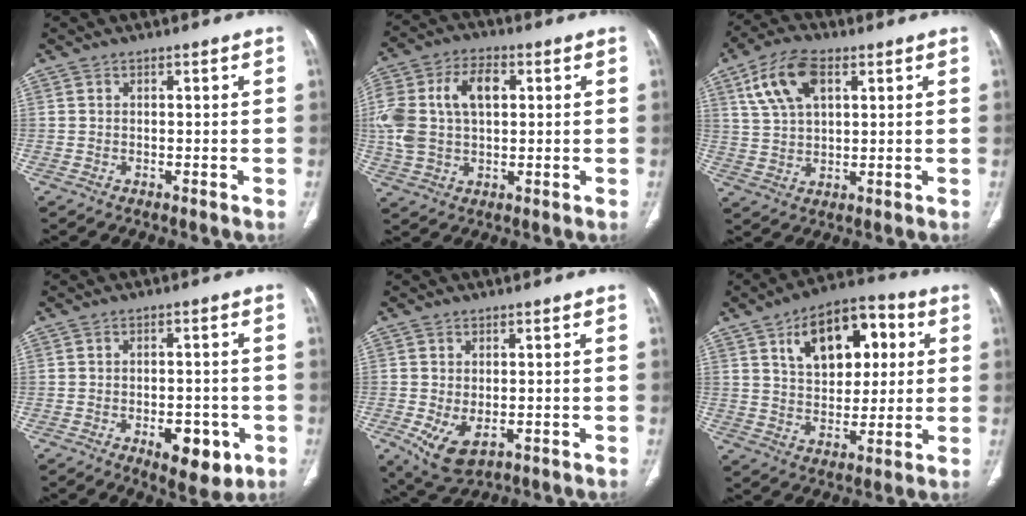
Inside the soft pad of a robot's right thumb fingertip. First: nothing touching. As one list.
[{"total": 15.7, "force": [2.8, 10.0, 11.8], "torque": [-0.256, 0.019, 0.052]}, {"total": 10.7, "force": [4.5, 5.8, 7.9], "torque": [-0.150, 0.002, 0.087]}, {"total": 8.8, "force": [-3.5, 4.5, 6.7], "torque": [-0.070, 0.008, -0.038]}, {"total": 7.0, "force": [-1.9, 4.0, 5.3], "torque": [-0.102, -0.009, -0.019]}, {"total": 16.3, "force": [5.7, 9.7, 11.8], "torque": [-0.139, 0.002, 0.092]}]